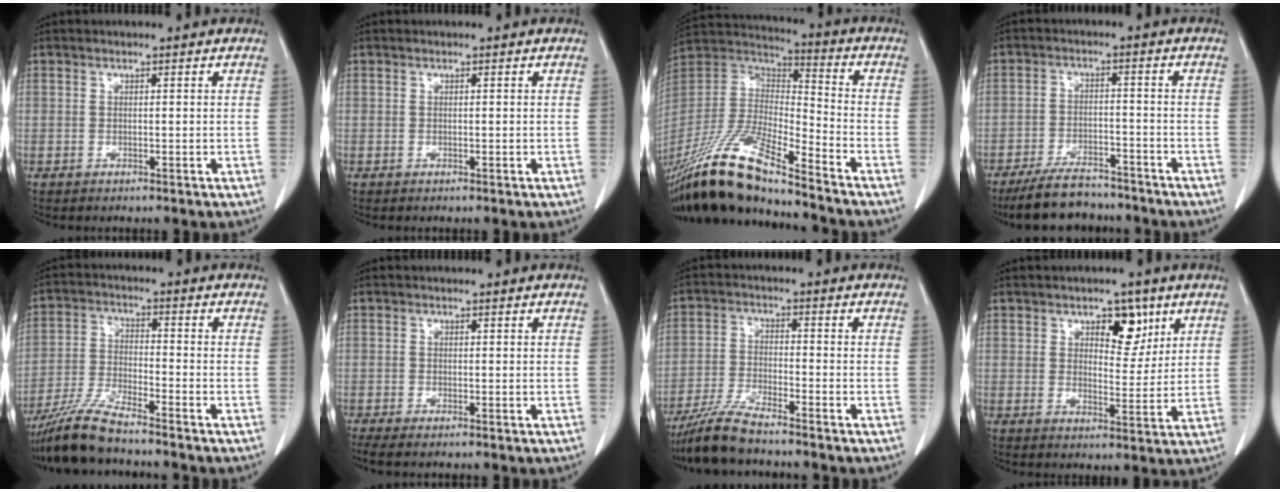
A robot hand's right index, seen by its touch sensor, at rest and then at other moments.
{"total": 0.0}
{"total": 20.1, "force": [-16.1, 1.7, 12.0], "torque": [-0.269, -0.026, -0.311]}
{"total": 9.4, "force": [-8.3, 2.9, 3.4], "torque": [-0.058, -0.006, -0.134]}
{"total": 8.4, "force": [-7.4, 0.0, 4.0], "torque": [-0.085, -0.021, -0.144]}
{"total": 2.5, "force": [-1.9, 0.1, 1.6], "torque": [-0.025, -0.006, -0.034]}
{"total": 7.1, "force": [-6.3, 0.0, 3.3], "torque": [-0.071, -0.024, -0.124]}
{"total": 6.0, "force": [3.2, 3.1, 4.0], "torque": [-0.050, 0.003, 0.049]}